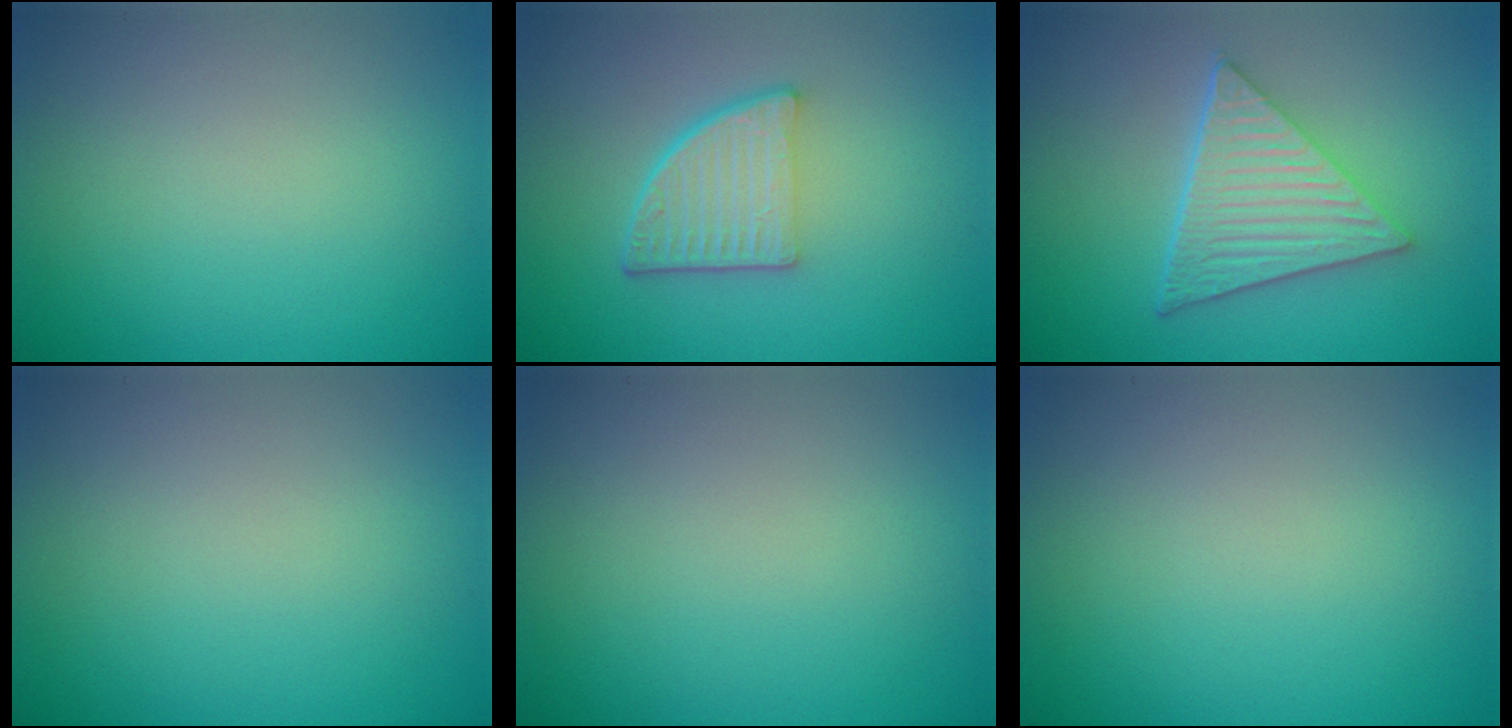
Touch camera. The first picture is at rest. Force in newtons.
{"total": 5.2, "press": 3.5, "slide": 3.8}
{"total": 6.1, "press": 4.5, "slide": 4.1}
{"total": 0.0}
{"total": 0.0}
{"total": 0.0}